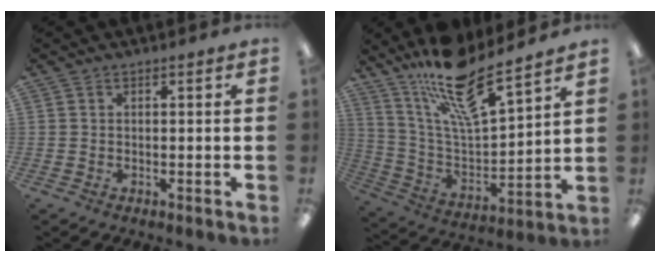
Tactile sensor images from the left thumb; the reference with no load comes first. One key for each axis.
{"total": 17.7, "fx": 13.7, "fy": 4.6, "fz": 10.1, "tx": -0.184, "ty": -0.089, "tz": 0.235}